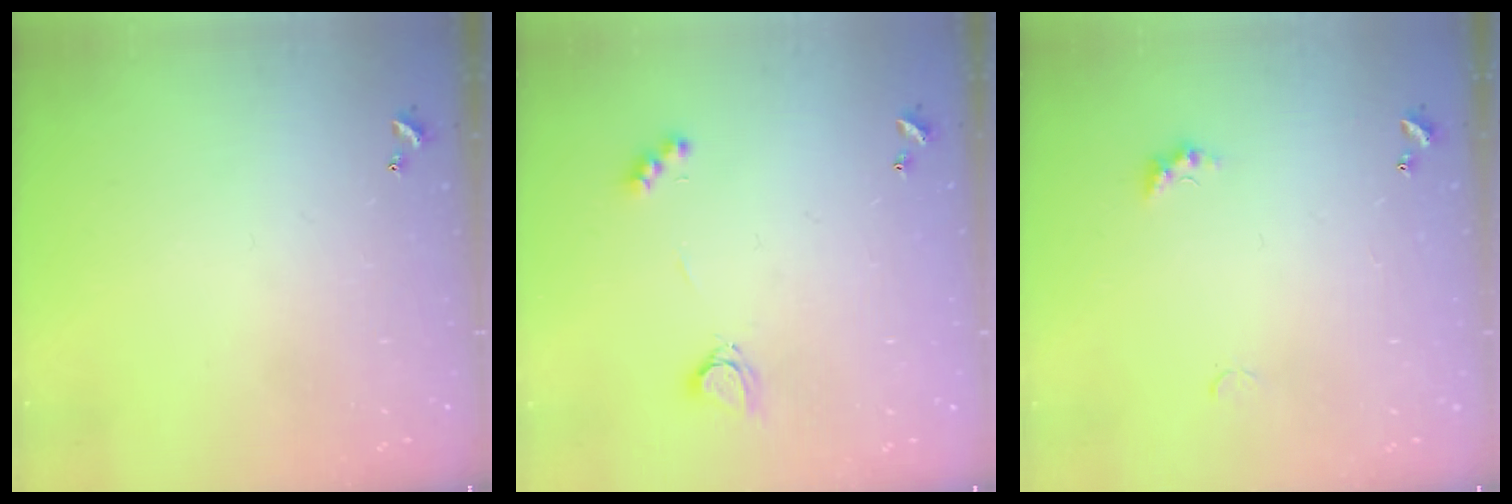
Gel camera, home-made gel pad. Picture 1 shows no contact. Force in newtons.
{"total": 2.8, "press": 2.8, "slide": 0.5}
{"total": 2.3, "press": 2.2, "slide": 0.7}